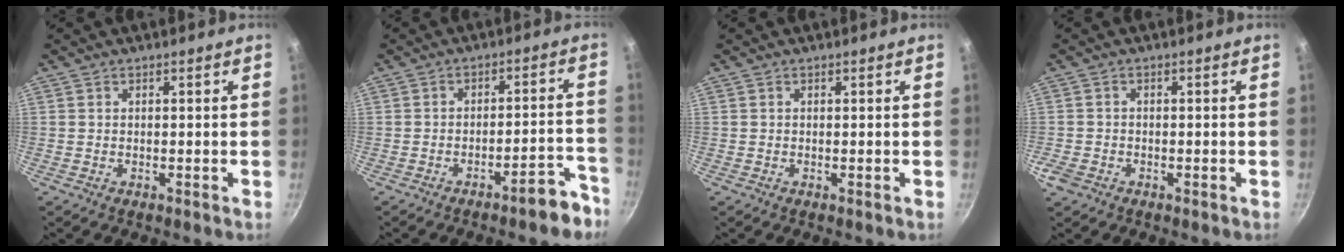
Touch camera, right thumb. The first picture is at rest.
{"total": 6.8, "force": [-5.0, 1.6, 4.4], "torque": [-0.048, 0.053, -0.068]}
{"total": 0.0}
{"total": 2.6, "force": [-1.4, 1.9, 1.2], "torque": [-0.023, 0.003, -0.027]}